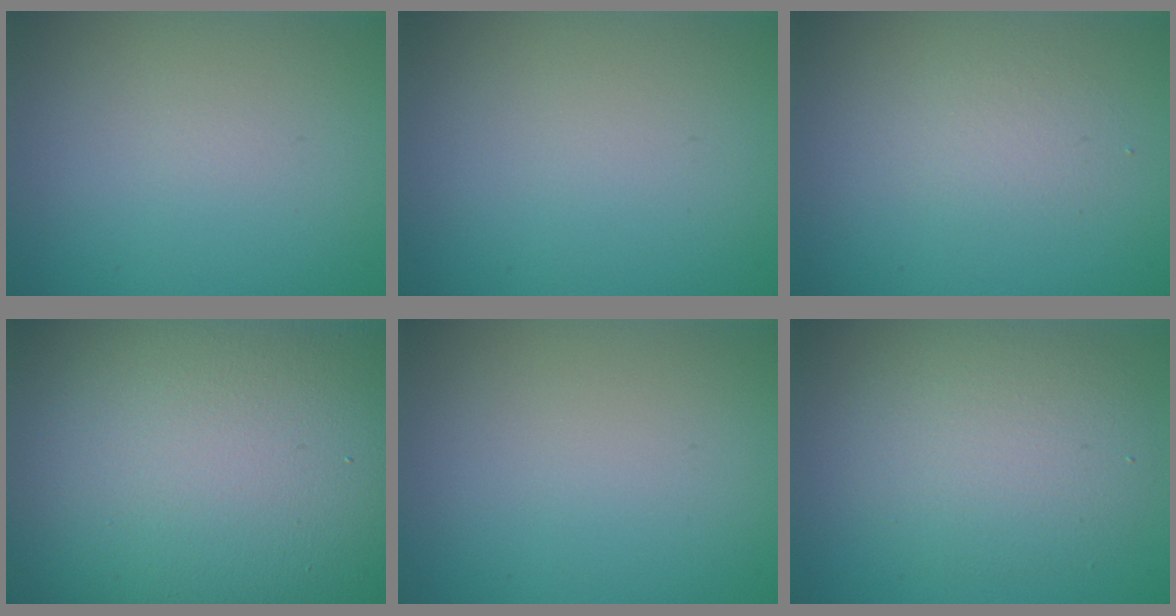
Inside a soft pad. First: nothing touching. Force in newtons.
{"total": 0.0}
{"total": 1.6, "press": 1.6, "slide": 0.3}
{"total": 20.1, "press": 20.1, "slide": 1.0}
{"total": 0.0}
{"total": 4.6, "press": 4.6, "slide": 0.4}